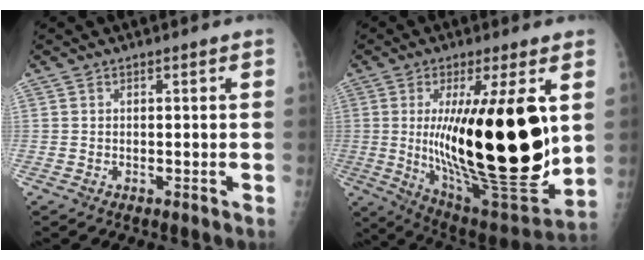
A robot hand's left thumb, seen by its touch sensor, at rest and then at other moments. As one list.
[{"total": 28.9, "force": [3.1, 7.9, 27.7], "torque": [-0.439, -0.065, 0.059]}]